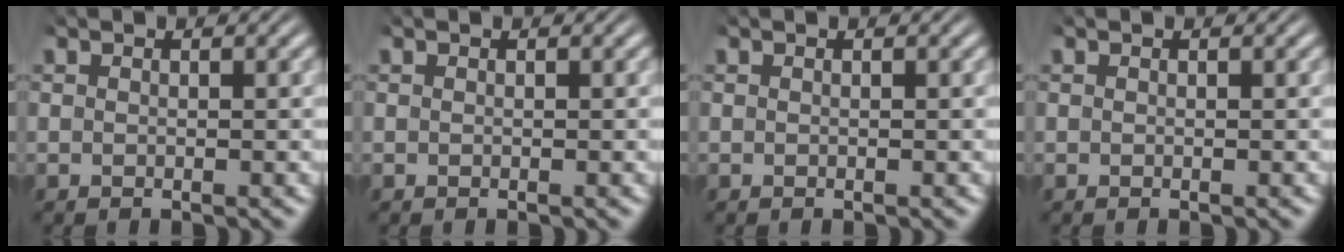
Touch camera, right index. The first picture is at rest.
{"total": 0.0}
{"total": 0.0}
{"total": 0.0}